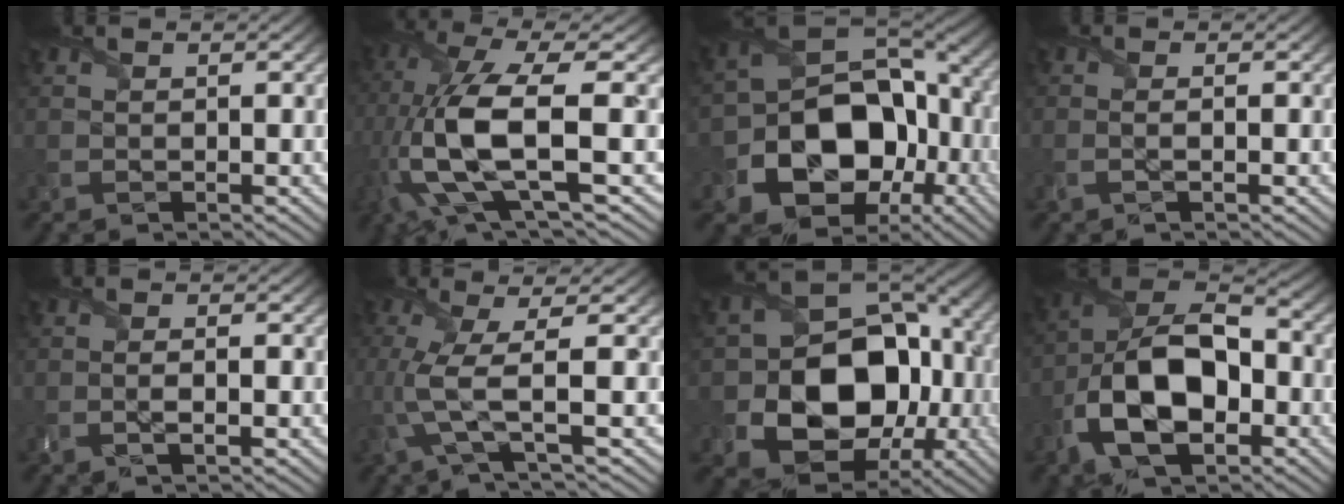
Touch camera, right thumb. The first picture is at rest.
{"total": 14.2, "force": [-1.9, 4.9, 13.2], "torque": [-0.309, -0.009, -0.032]}
{"total": 17.0, "force": [-5.3, 12.3, 10.4], "torque": [-0.191, -0.049, -0.075]}
{"total": 1.0, "force": [-0.3, 0.1, 1.0], "torque": [-0.020, 0.000, -0.008]}
{"total": 1.7, "force": [-0.6, 0.4, 1.5], "torque": [-0.031, 0.001, -0.014]}
{"total": 6.1, "force": [-0.7, 1.0, 6.0], "torque": [-0.126, 0.003, -0.024]}
{"total": 16.6, "force": [-3.5, 12.7, 10.1], "torque": [-0.170, -0.045, -0.044]}
{"total": 15.0, "force": [-4.9, 8.6, 11.2], "torque": [-0.231, -0.017, -0.103]}